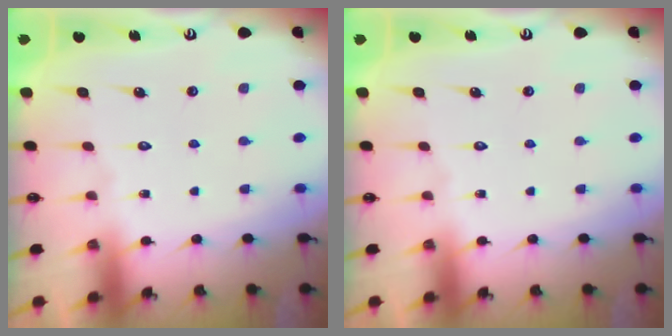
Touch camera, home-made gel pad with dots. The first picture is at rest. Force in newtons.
{"total": 0.0}